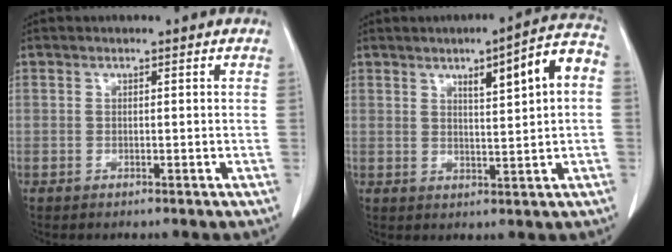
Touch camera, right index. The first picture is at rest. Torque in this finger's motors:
{"motor_torque": [0.82, 0.40, 0.17, 0.04]}